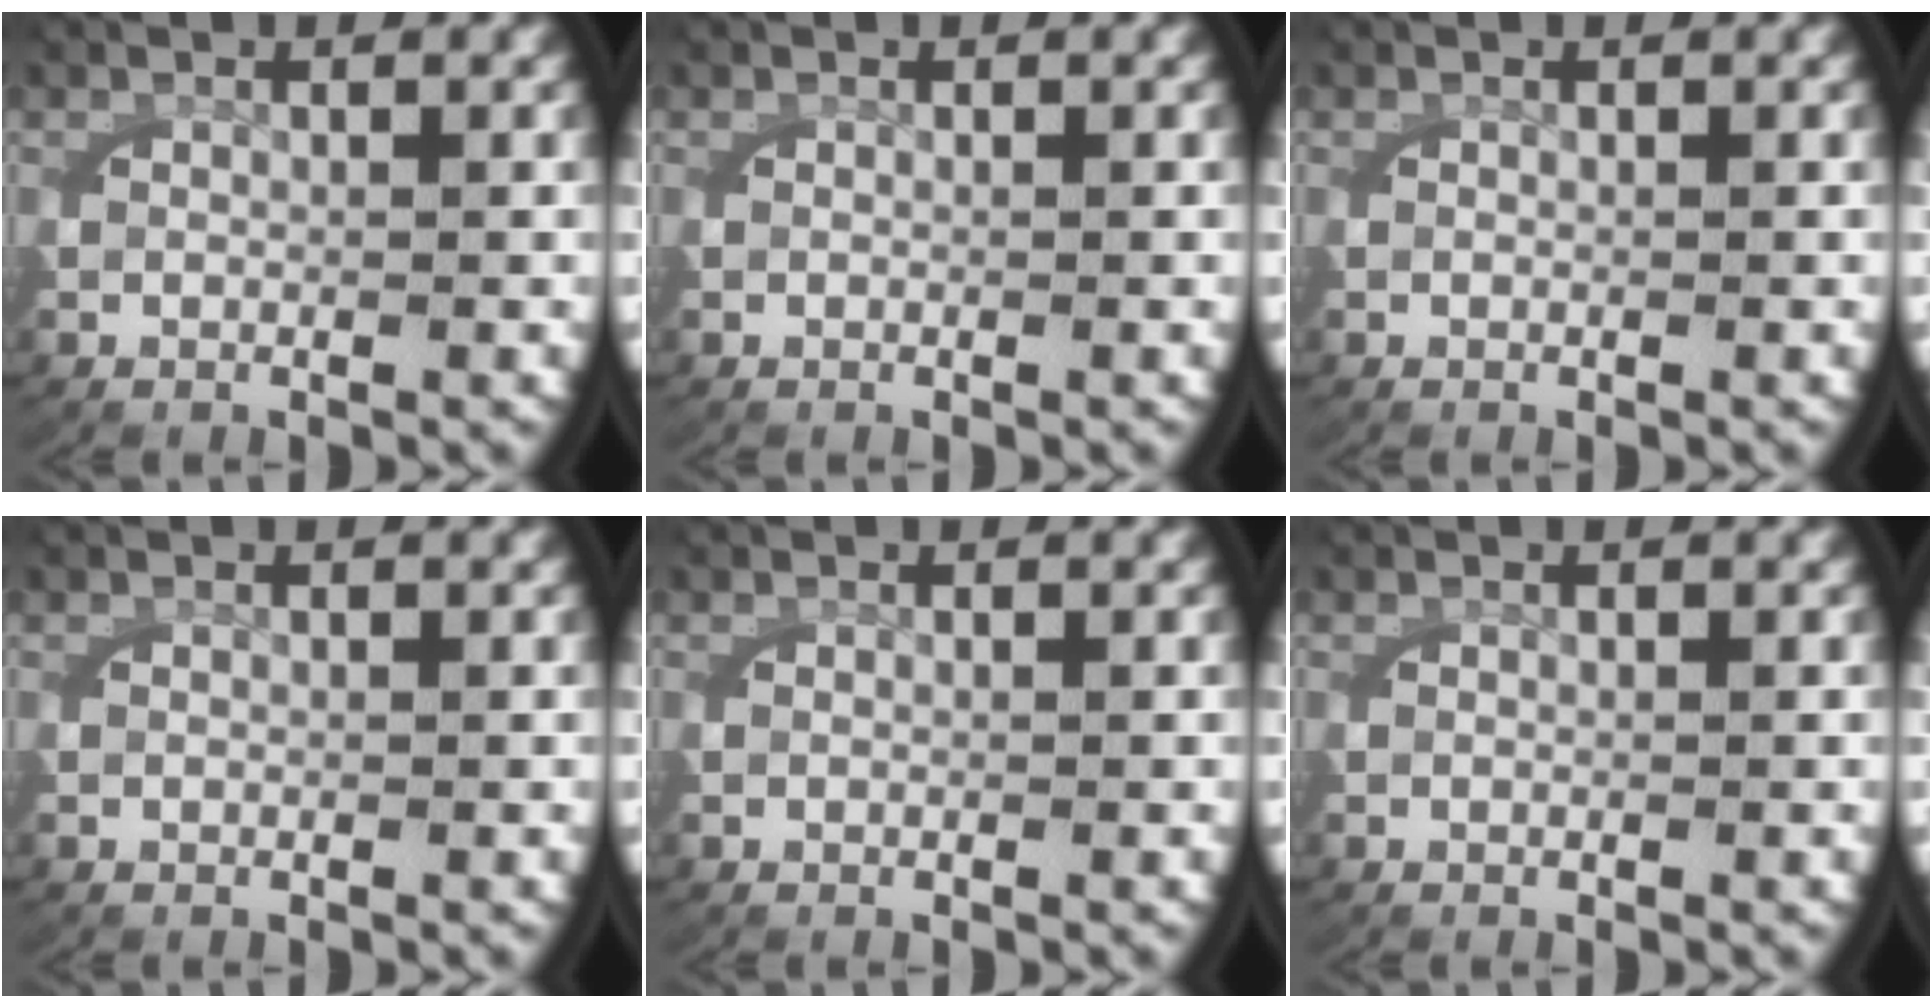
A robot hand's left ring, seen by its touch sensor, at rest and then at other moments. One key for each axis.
{"total": 0.0}
{"total": 0.0}
{"total": 0.0}
{"total": 0.0}
{"total": 0.0}